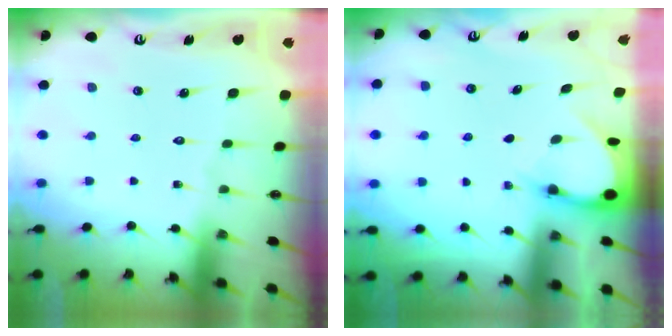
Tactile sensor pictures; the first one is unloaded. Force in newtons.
{"total": 3.1, "press": 3.1, "slide": 0.2}